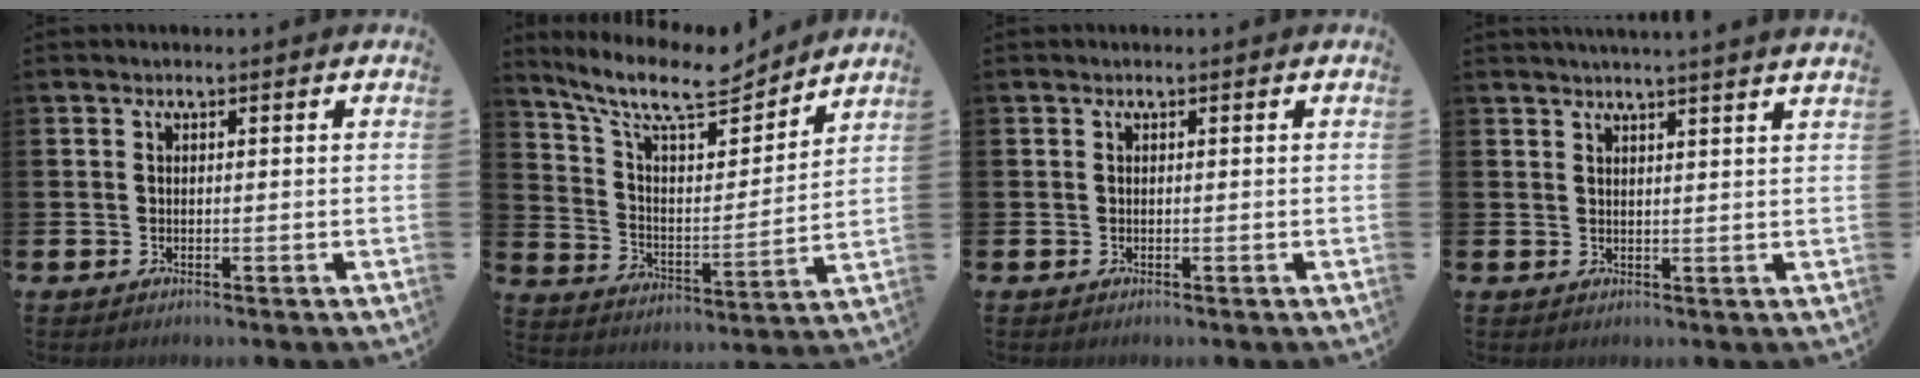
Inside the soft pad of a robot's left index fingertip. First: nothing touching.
{"total": 11.2, "force": [9.6, 3.1, 5.0], "torque": [-0.123, -0.063, 0.164]}
{"total": 0.0}
{"total": 2.5, "force": [2.4, -0.9, 0.1], "torque": [-0.008, -0.013, 0.045]}